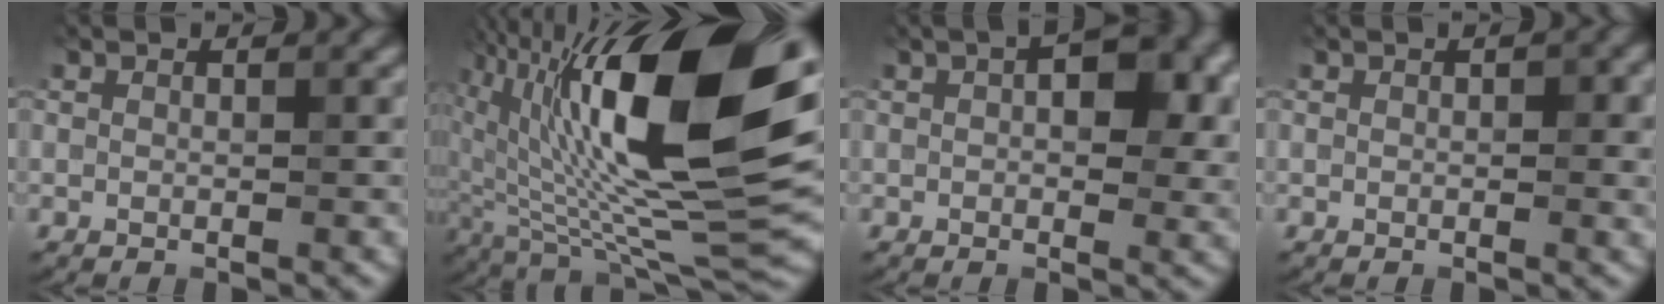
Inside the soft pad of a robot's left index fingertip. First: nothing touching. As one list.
[{"total": 18.8, "force": [4.6, 7.3, 16.7], "torque": [-0.283, 0.010, 0.076]}, {"total": 7.0, "force": [2.0, 3.7, 5.6], "torque": [-0.067, 0.014, 0.019]}, {"total": 2.3, "force": [0.6, 1.0, 2.0], "torque": [-0.025, 0.004, 0.009]}]